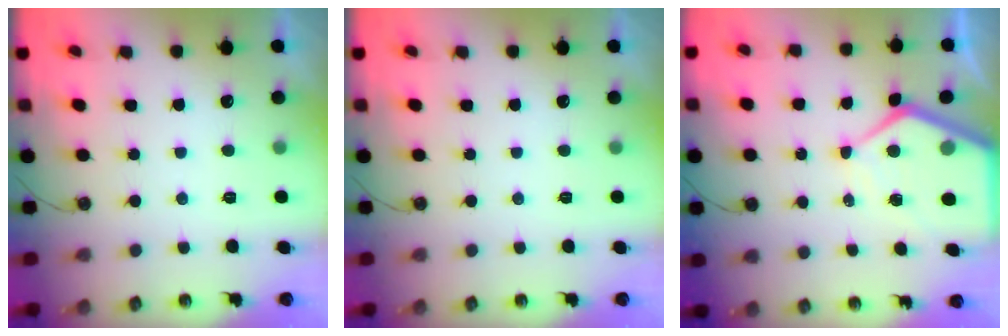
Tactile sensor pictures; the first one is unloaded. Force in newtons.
{"total": 0.0}
{"total": 11.9, "press": 11.8, "slide": 1.2}